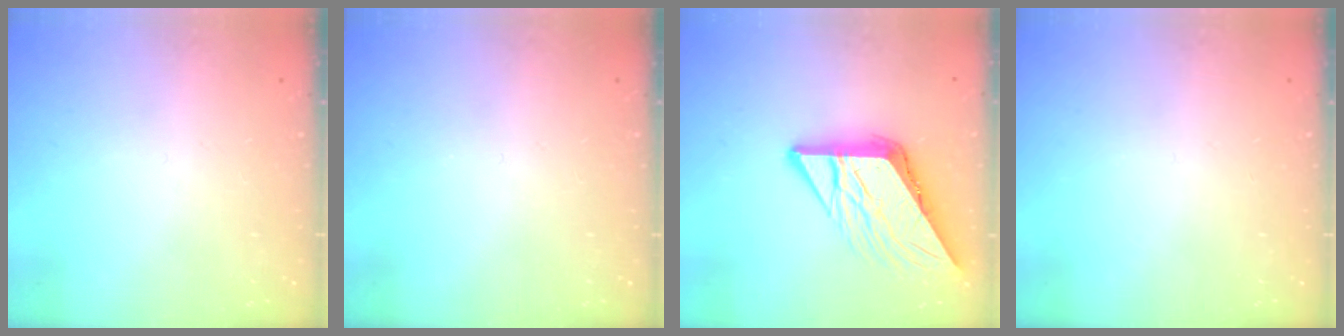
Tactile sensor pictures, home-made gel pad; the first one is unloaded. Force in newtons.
{"total": 0.0}
{"total": 11.2, "press": 11.2, "slide": 1.1}
{"total": 0.0}